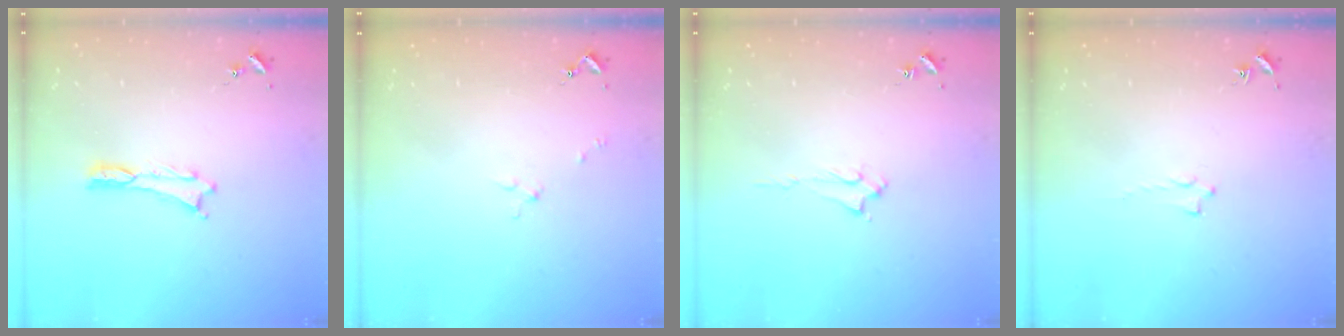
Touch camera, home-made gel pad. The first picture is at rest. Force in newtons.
{"total": 1.7, "press": 1.7, "slide": 0.3}
{"total": 1.9, "press": 1.8, "slide": 0.4}
{"total": 0.8, "press": 0.7, "slide": 0.2}